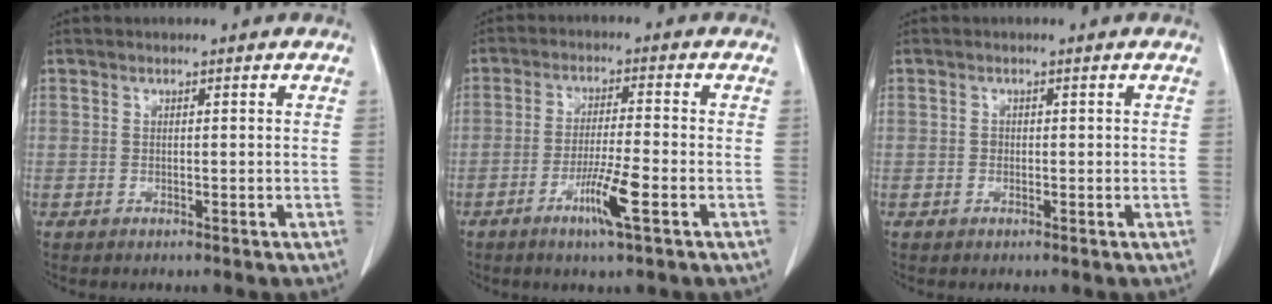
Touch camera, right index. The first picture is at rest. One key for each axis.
{"total": 6.7, "fx": -3.0, "fy": -0.5, "fz": 6.0, "tx": -0.111, "ty": -0.012, "tz": -0.057}
{"total": 0.6, "fx": -0.1, "fy": 0.5, "fz": 0.2, "tx": 0.002, "ty": 0.004, "tz": -0.003}